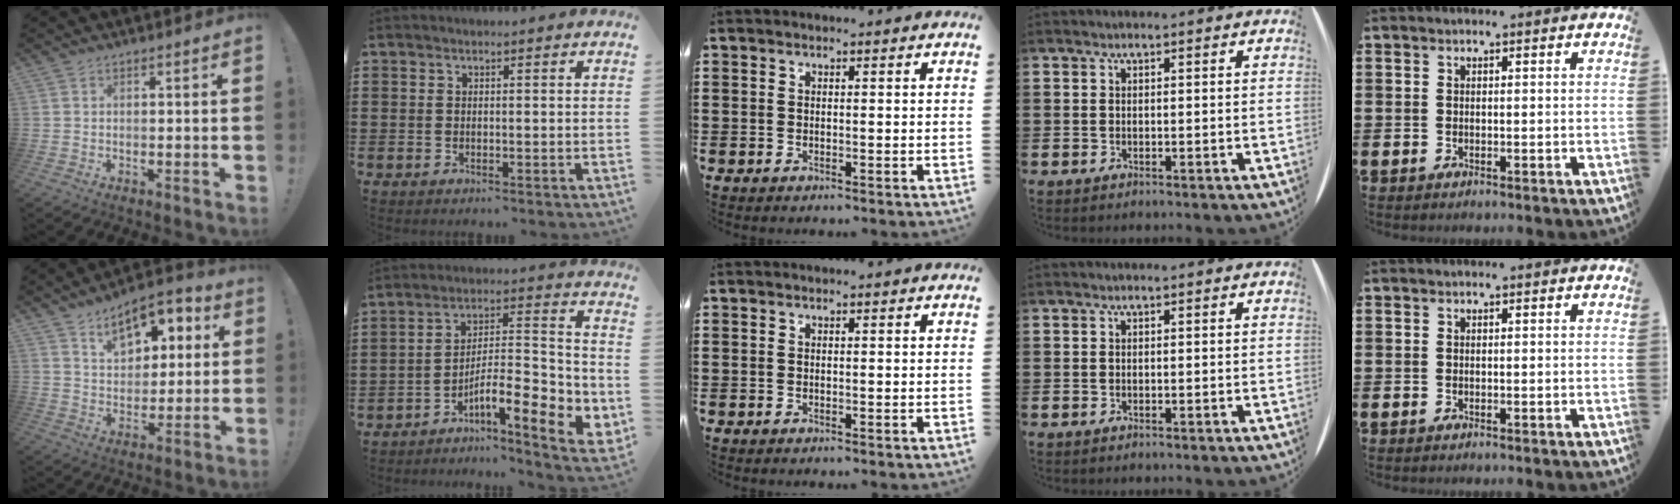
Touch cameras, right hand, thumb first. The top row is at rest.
{"thumb": {"total": 12.7, "force": [7.0, 7.7, 7.3], "torque": [-0.103, -0.034, 0.126]}, "index": {"total": 10.2, "force": [-5.5, 2.4, 8.2], "torque": [-0.127, -0.008, -0.102]}}